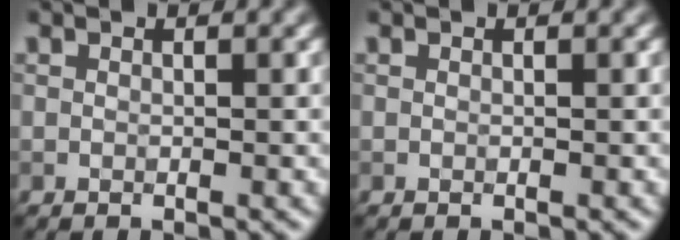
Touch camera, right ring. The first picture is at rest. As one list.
[{"total": 0.0}]